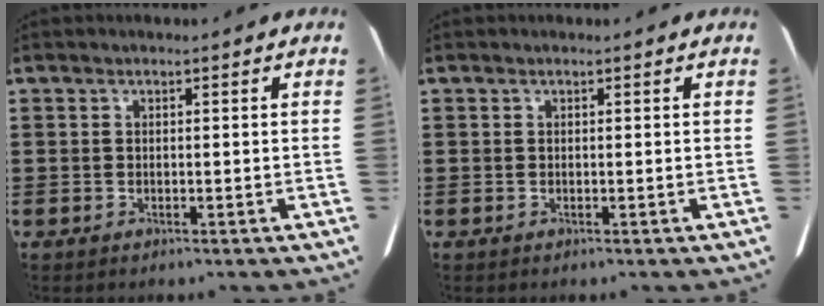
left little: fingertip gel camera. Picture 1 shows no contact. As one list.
[{"total": 0.0}]